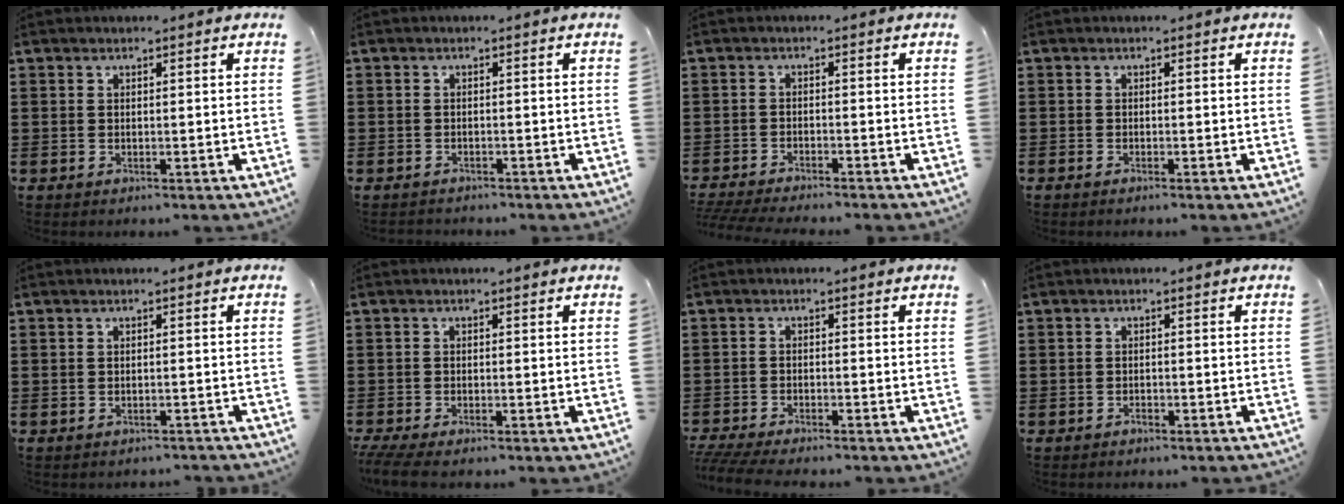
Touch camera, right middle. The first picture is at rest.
{"total": 1.2, "force": [-1.1, 0.4, -0.2], "torque": [-0.001, 0.002, -0.025]}
{"total": 2.9, "force": [-2.8, -0.1, 0.5], "torque": [-0.017, -0.004, -0.060]}
{"total": 0.5, "force": [-0.5, 0.0, 0.2], "torque": [-0.005, -0.002, -0.010]}
{"total": 0.8, "force": [-0.8, 0.1, 0.1], "torque": [-0.005, -0.003, -0.016]}
{"total": 2.0, "force": [-1.7, 0.2, 1.0], "torque": [-0.033, -0.006, -0.037]}
{"total": 3.1, "force": [-2.9, 0.1, 0.9], "torque": [-0.031, -0.008, -0.063]}
{"total": 0.9, "force": [-0.9, 0.2, 0.1], "torque": [-0.004, 0.001, -0.020]}